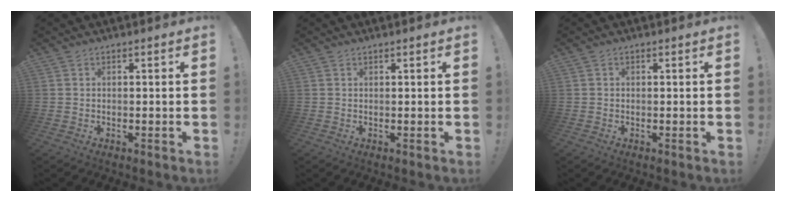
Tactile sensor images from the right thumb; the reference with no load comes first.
{"total": 0.0}
{"total": 0.5, "force": [-0.4, 0.3, 0.2], "torque": [-0.007, 0.002, -0.007]}